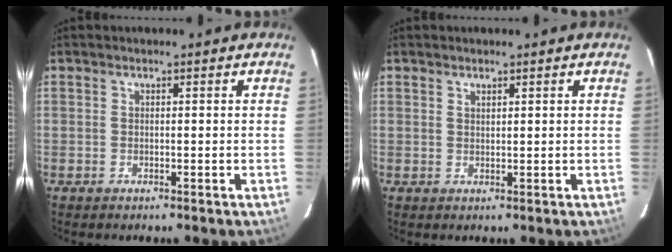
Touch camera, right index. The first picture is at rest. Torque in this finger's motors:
{"motor_torque": [-0.24, 0.08, -0.04, 0.00]}